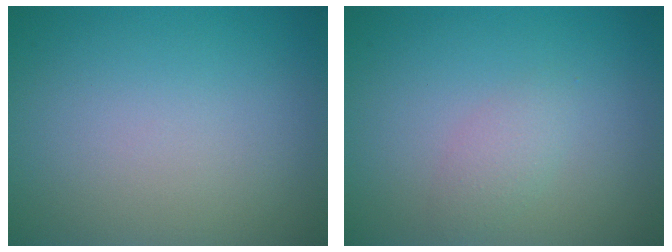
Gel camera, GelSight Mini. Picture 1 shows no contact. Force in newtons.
{"total": 1.4, "press": 1.4, "slide": 0.1}